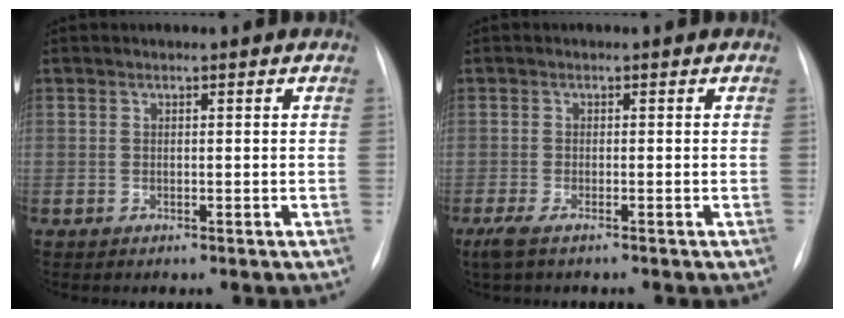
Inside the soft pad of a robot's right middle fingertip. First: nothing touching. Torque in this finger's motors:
{"motor_torque": [0.34, -0.57, 0.05, 0.03]}